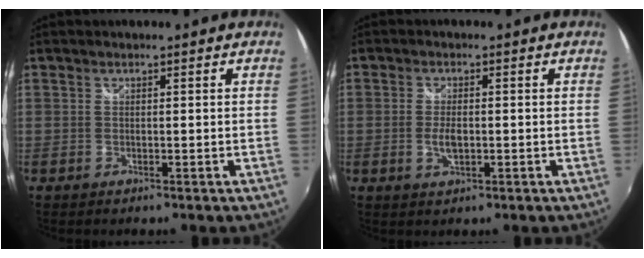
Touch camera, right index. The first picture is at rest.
{"total": 3.6, "force": [-0.7, 1.7, 3.1], "torque": [-0.062, -0.004, -0.012]}